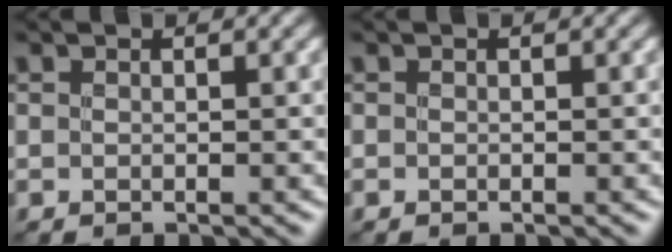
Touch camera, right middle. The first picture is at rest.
{"total": 0.0}